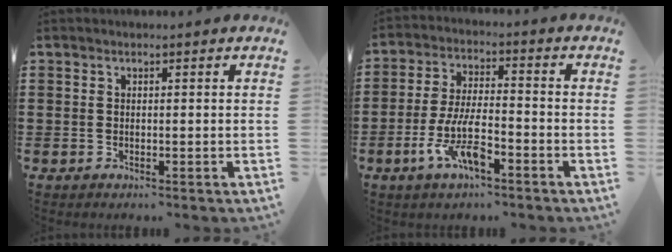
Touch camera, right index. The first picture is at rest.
{"total": 8.2, "force": [-4.0, 2.5, 6.8], "torque": [-0.156, -0.009, -0.078]}